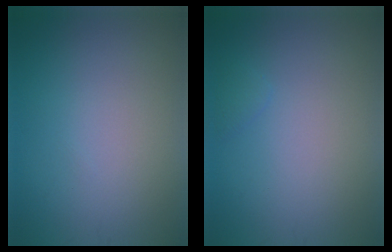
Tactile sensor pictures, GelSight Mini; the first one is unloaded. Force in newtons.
{"total": 0.6, "press": 0.6, "slide": 0.0}